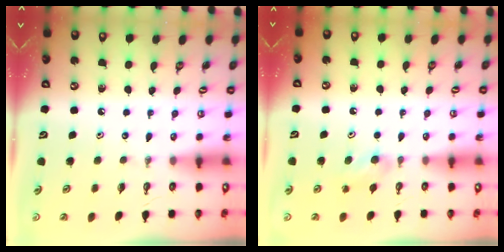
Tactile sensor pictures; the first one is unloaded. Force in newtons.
{"total": 4.7, "press": 4.6, "slide": 1.0}